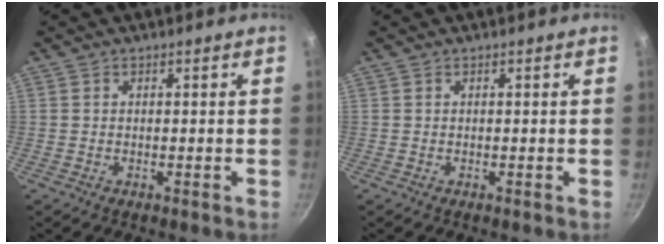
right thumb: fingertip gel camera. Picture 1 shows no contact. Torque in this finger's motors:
{"motor_torque": [-0.01, 0.01, 0.09, 0.03, 0.00]}